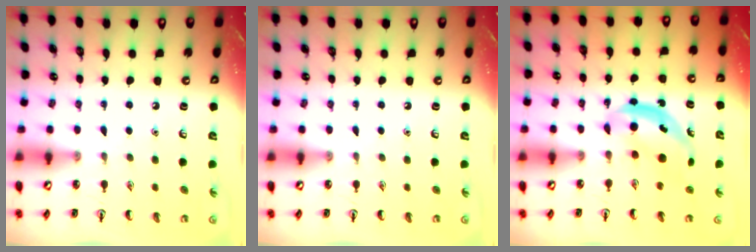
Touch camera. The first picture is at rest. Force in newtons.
{"total": 0.0}
{"total": 5.5, "press": 5.4, "slide": 0.9}